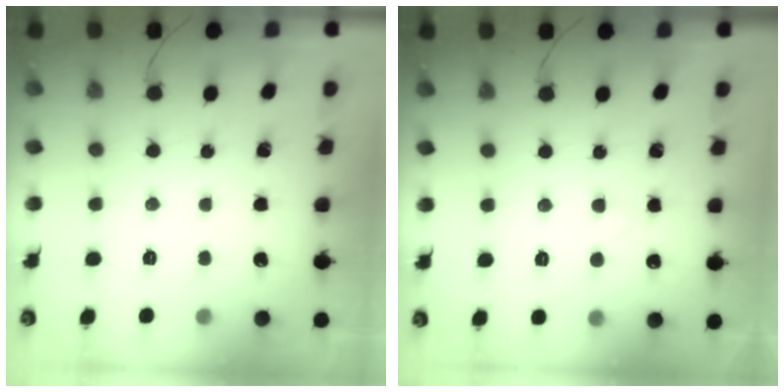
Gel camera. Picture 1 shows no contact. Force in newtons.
{"total": 1.0, "press": 0.7, "slide": 0.6}